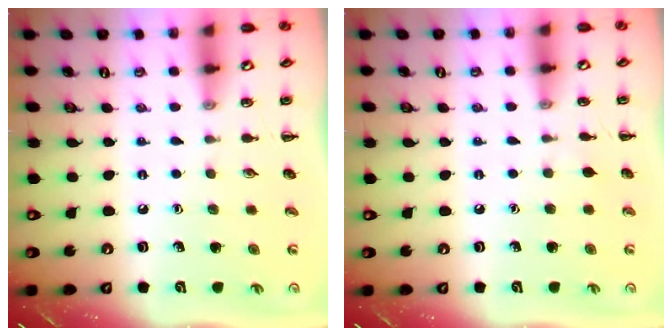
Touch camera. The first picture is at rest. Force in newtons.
{"total": 3.4, "press": 3.1, "slide": 1.2}